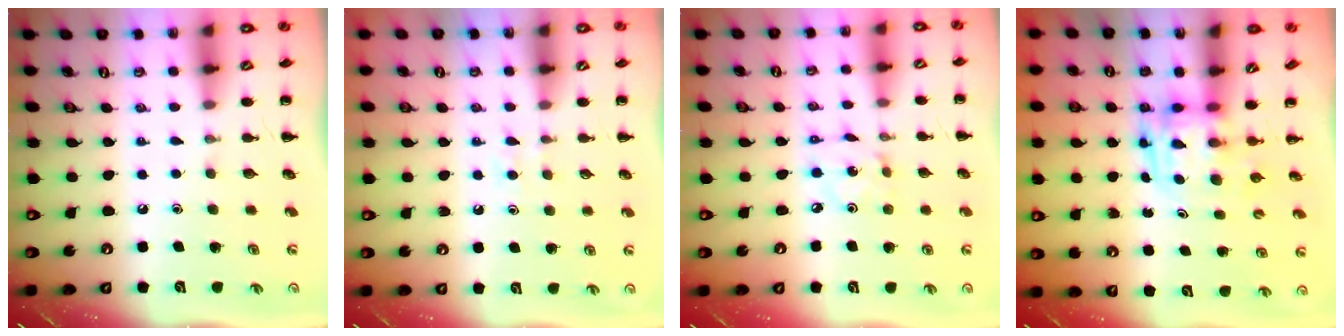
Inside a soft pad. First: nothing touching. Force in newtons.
{"total": 2.6, "press": 2.5, "slide": 0.9}
{"total": 2.2, "press": 2.2, "slide": 0.4}
{"total": 3.9, "press": 3.8, "slide": 0.7}